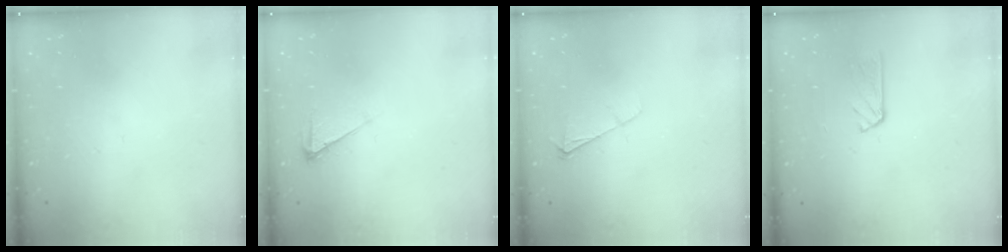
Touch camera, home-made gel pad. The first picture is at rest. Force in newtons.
{"total": 4.4, "press": 4.3, "slide": 0.7}
{"total": 5.5, "press": 5.4, "slide": 0.7}
{"total": 3.2, "press": 3.2, "slide": 0.3}